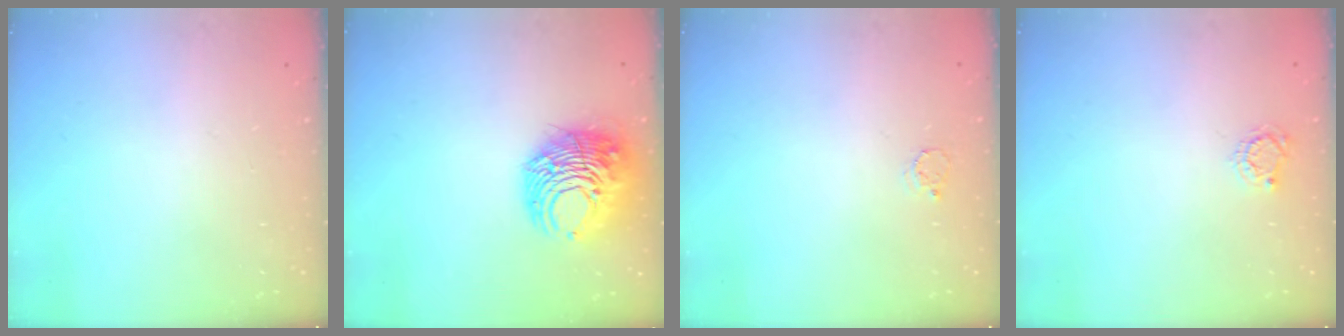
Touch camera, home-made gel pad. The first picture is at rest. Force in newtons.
{"total": 12.3, "press": 12.2, "slide": 1.7}
{"total": 2.4, "press": 2.4, "slide": 0.3}
{"total": 3.7, "press": 3.7, "slide": 0.3}